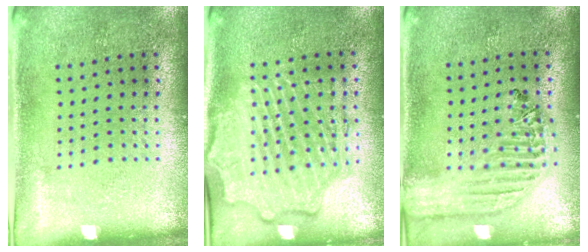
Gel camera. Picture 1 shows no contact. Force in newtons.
{"total": 2.5, "press": 2.4, "slide": 0.3}
{"total": 2.0, "press": 1.8, "slide": 0.9}